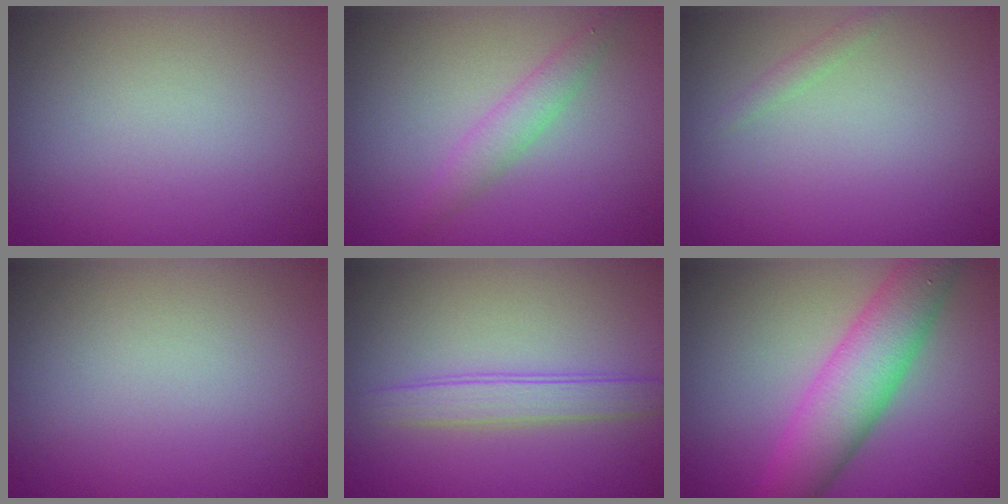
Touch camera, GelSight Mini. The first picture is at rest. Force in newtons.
{"total": 1.9, "press": 1.9, "slide": 0.1}
{"total": 0.7, "press": 0.7, "slide": 0.0}
{"total": 0.0}
{"total": 2.4, "press": 2.3, "slide": 0.2}
{"total": 6.6, "press": 6.6, "slide": 0.1}